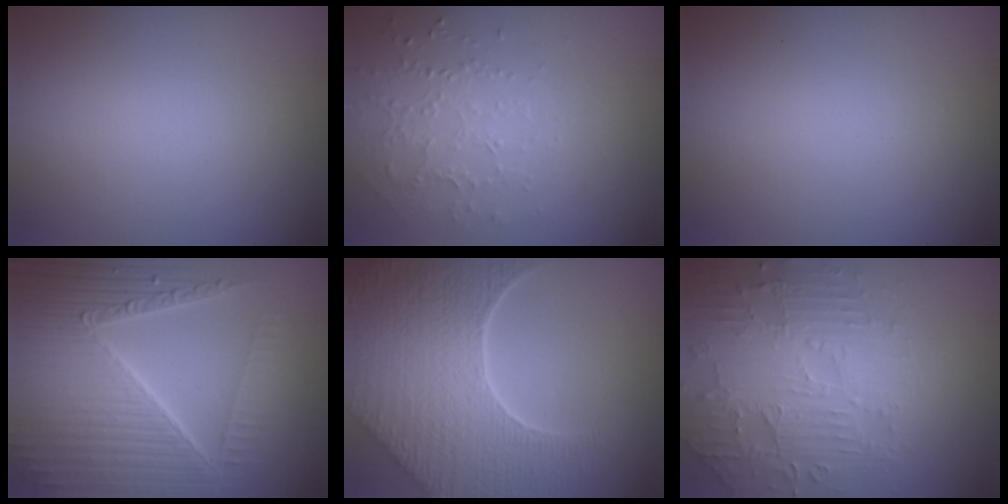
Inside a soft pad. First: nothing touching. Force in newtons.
{"total": 1.3, "press": 1.0, "slide": 0.8}
{"total": 0.0}
{"total": 8.9, "press": 5.9, "slide": 6.7}
{"total": 8.6, "press": 6.1, "slide": 6.1}
{"total": 4.4, "press": 3.6, "slide": 2.6}